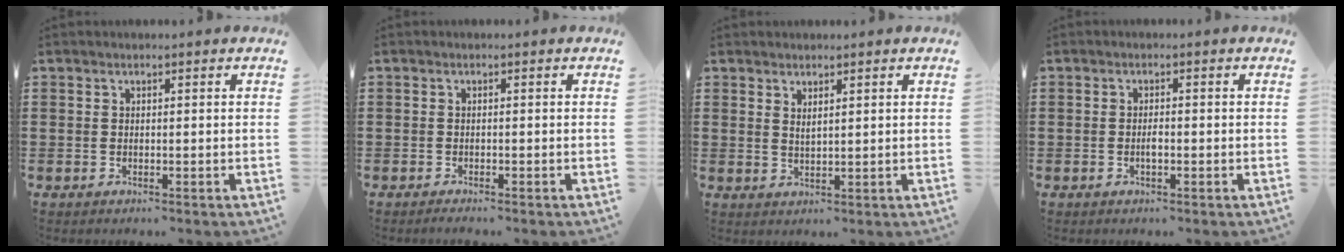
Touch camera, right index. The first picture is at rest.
{"total": 0.8, "force": [-0.8, -0.1, 0.1], "torque": [-0.003, -0.004, -0.016]}
{"total": 1.6, "force": [1.3, 0.4, 0.8], "torque": [-0.016, 0.002, 0.024]}
{"total": 1.4, "force": [-0.4, 0.4, 1.3], "torque": [-0.025, 0.000, -0.007]}